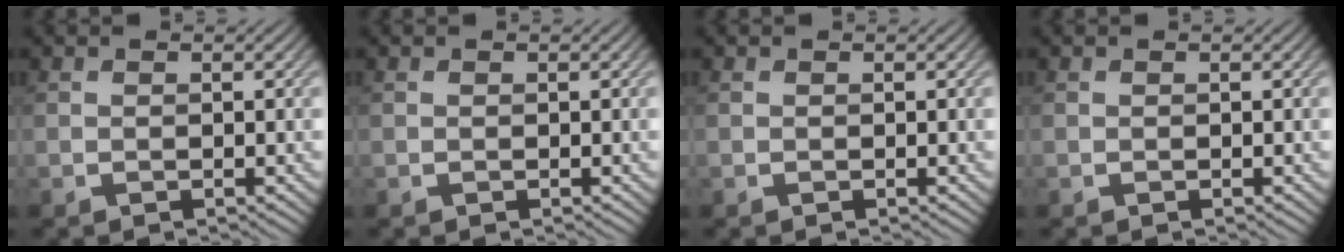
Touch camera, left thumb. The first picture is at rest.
{"total": 0.0}
{"total": 0.0}
{"total": 0.0}